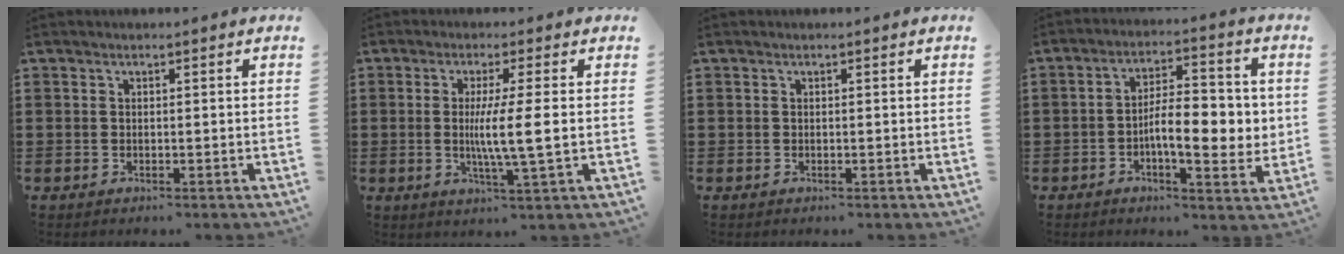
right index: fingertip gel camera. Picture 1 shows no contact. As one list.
[{"total": 6.4, "force": [0.0, -0.2, 6.4], "torque": [-0.116, -0.006, -0.005]}, {"total": 0.0}, {"total": 8.7, "force": [-1.0, 3.7, 7.8], "torque": [-0.116, 0.007, -0.024]}]